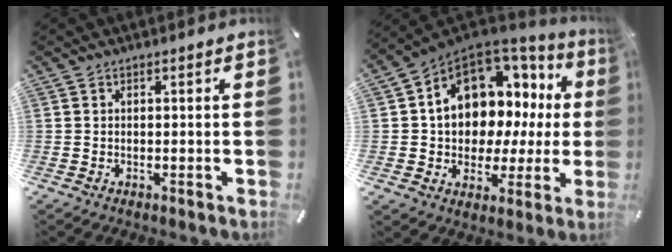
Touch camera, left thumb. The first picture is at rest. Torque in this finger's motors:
{"motor_torque": [2.51, 2.51, 1.48, -0.74, 0.37]}